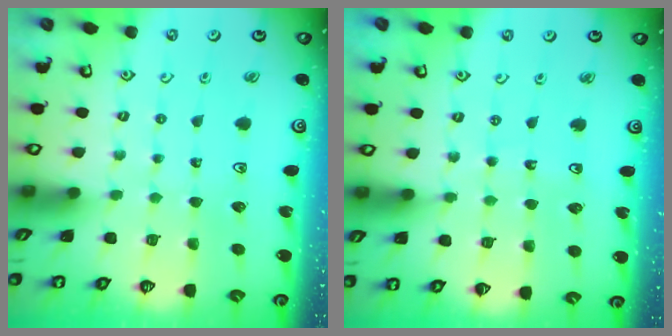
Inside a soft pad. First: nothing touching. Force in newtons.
{"total": 5.6, "press": 5.4, "slide": 1.3}